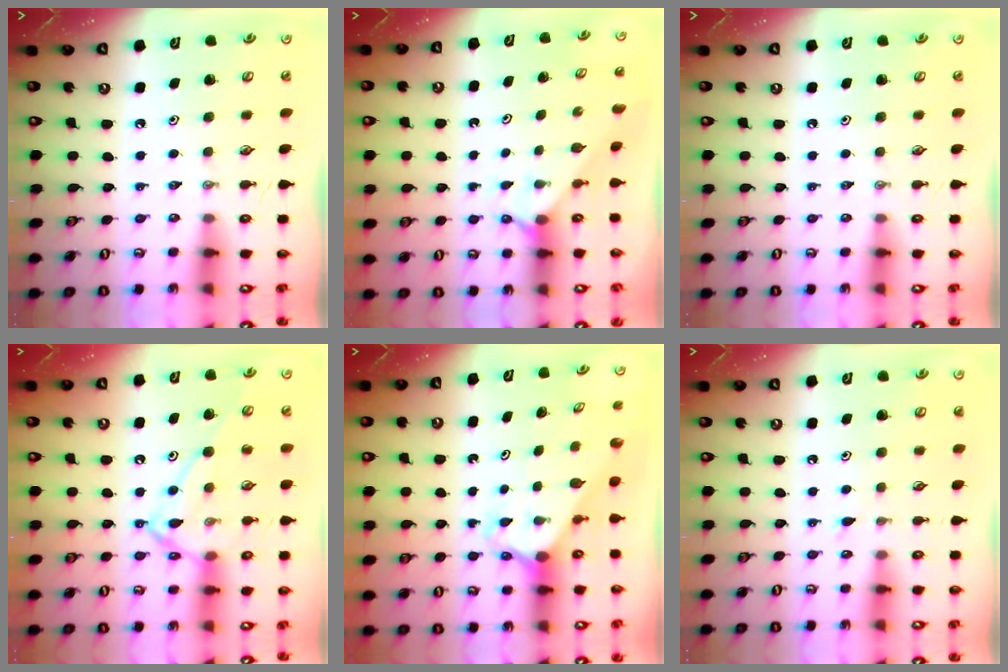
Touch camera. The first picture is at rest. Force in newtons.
{"total": 2.4, "press": 2.4, "slide": 0.2}
{"total": 0.0}
{"total": 14.8, "press": 14.8, "slide": 1.0}
{"total": 2.4, "press": 2.4, "slide": 0.2}
{"total": 6.8, "press": 6.8, "slide": 0.6}